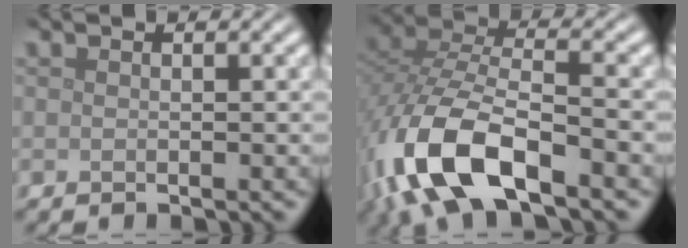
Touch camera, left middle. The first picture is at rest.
{"total": 11.9, "force": [-6.0, 5.4, 8.8], "torque": [-0.206, -0.023, -0.119]}